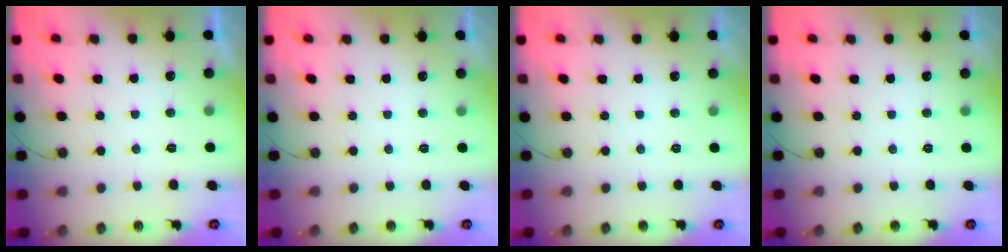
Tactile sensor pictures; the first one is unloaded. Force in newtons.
{"total": 0.0}
{"total": 0.0}
{"total": 0.0}